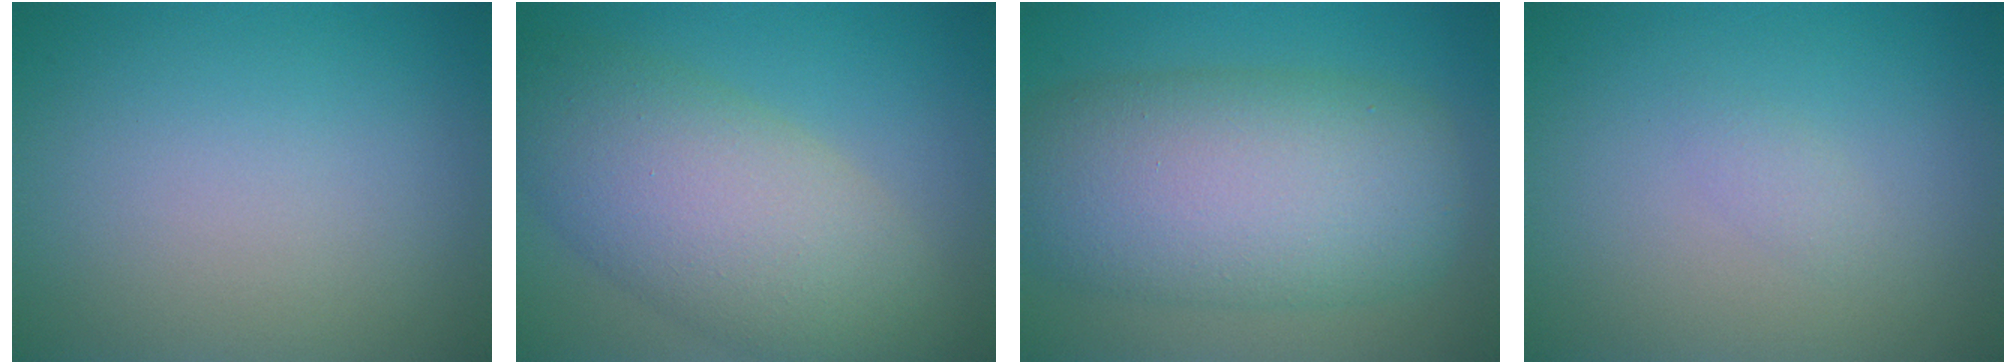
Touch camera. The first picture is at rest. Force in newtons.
{"total": 8.8, "press": 8.8, "slide": 0.5}
{"total": 10.7, "press": 10.7, "slide": 0.4}
{"total": 0.7, "press": 0.7, "slide": 0.0}